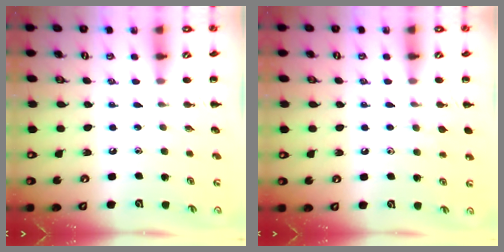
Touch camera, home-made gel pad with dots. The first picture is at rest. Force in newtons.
{"total": 5.3, "press": 4.9, "slide": 2.0}